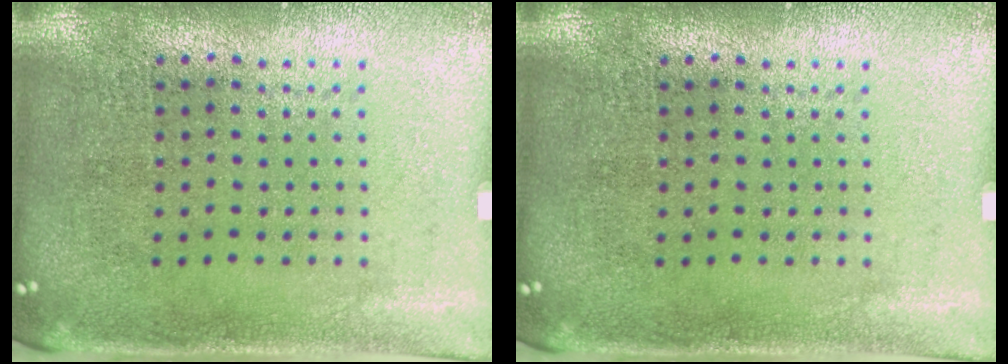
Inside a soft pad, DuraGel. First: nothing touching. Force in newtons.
{"total": 0.0}